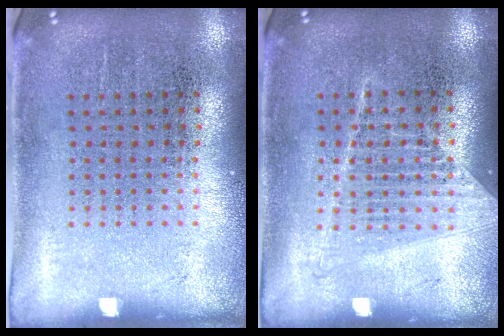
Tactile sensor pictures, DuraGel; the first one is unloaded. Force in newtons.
{"total": 1.2, "press": 1.1, "slide": 0.4}